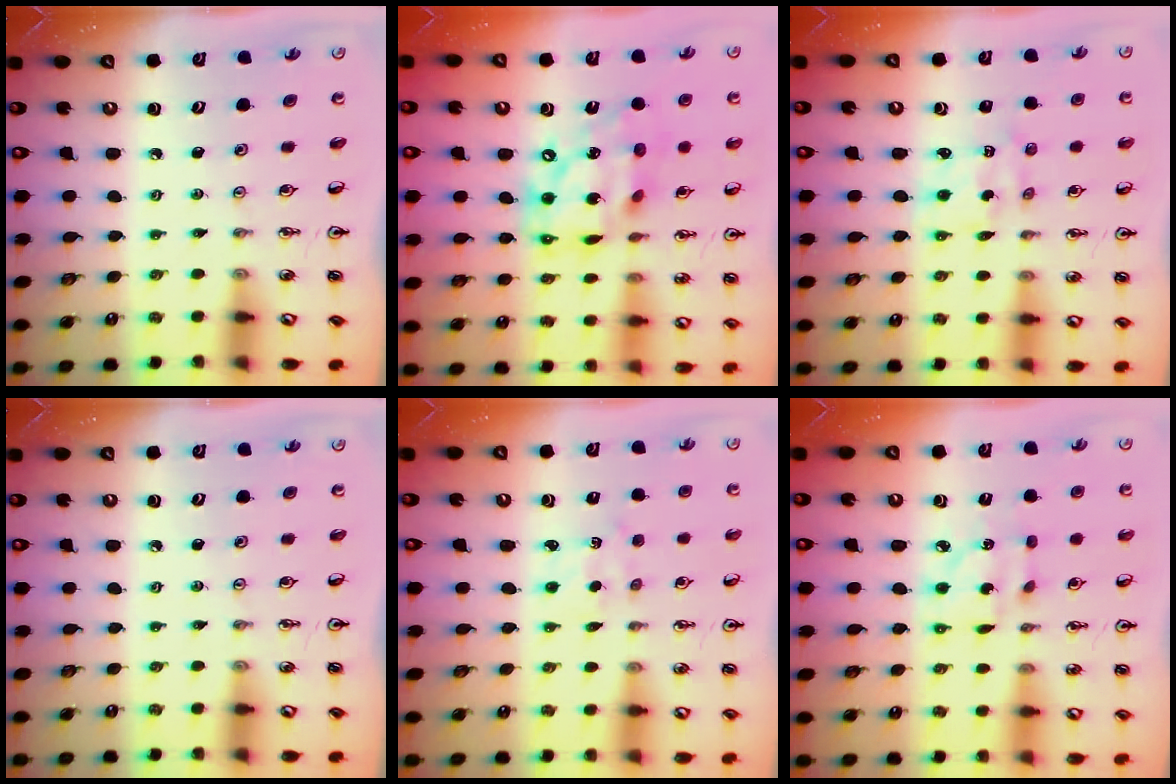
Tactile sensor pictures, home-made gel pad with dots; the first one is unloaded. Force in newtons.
{"total": 16.3, "press": 16.3, "slide": 1.1}
{"total": 2.3, "press": 2.3, "slide": 0.1}
{"total": 0.0}
{"total": 1.7, "press": 1.7, "slide": 0.3}
{"total": 6.8, "press": 6.8, "slide": 0.2}